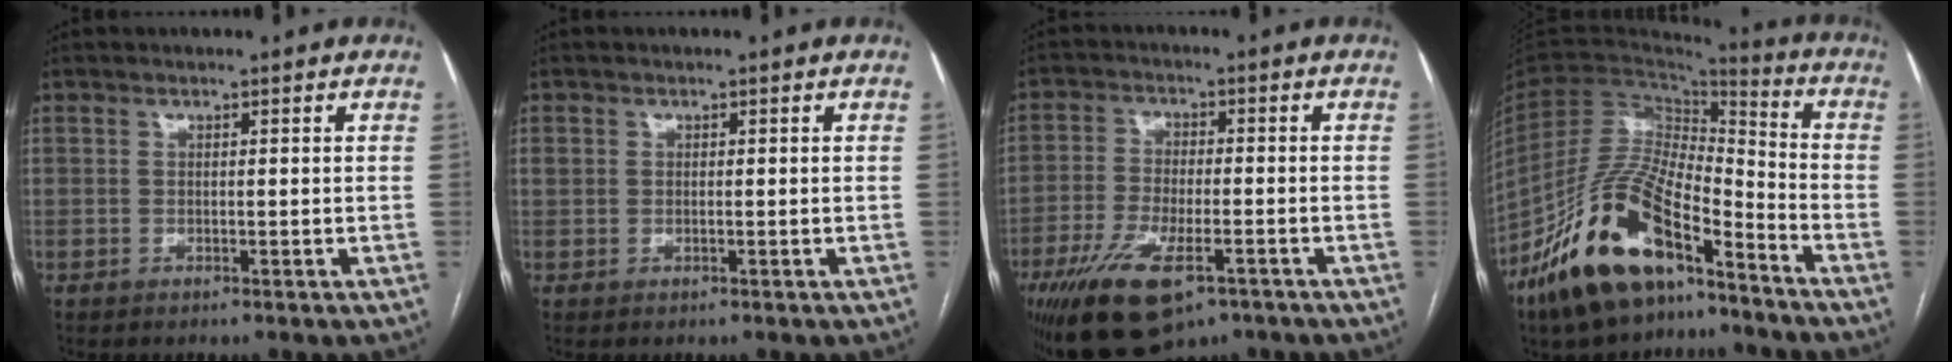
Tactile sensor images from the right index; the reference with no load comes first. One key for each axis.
{"total": 1.0, "fx": 0.2, "fy": 0.8, "fz": 0.5, "tx": -0.015, "ty": 0.008, "tz": 0.006}
{"total": 12.7, "fx": -7.4, "fy": 4.6, "fz": 9.3, "tx": -0.174, "ty": -0.016, "tz": -0.120}
{"total": 19.5, "fx": -13.3, "fy": 6.6, "fz": 12.6, "tx": -0.260, "ty": -0.004, "tz": -0.244}